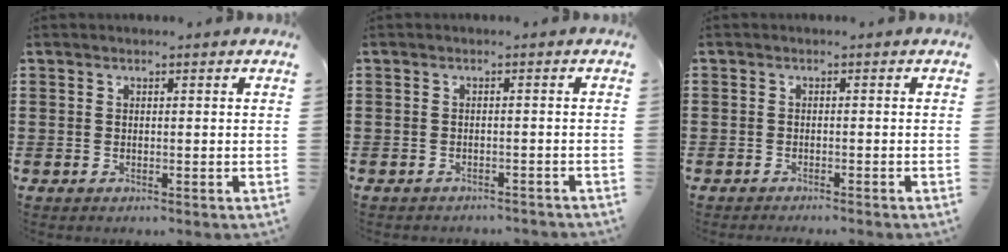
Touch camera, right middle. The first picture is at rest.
{"total": 1.1, "force": [-1.0, 0.2, 0.0], "torque": [-0.005, 0.000, -0.022]}
{"total": 1.3, "force": [-1.3, 0.0, -0.2], "torque": [0.000, 0.004, -0.029]}